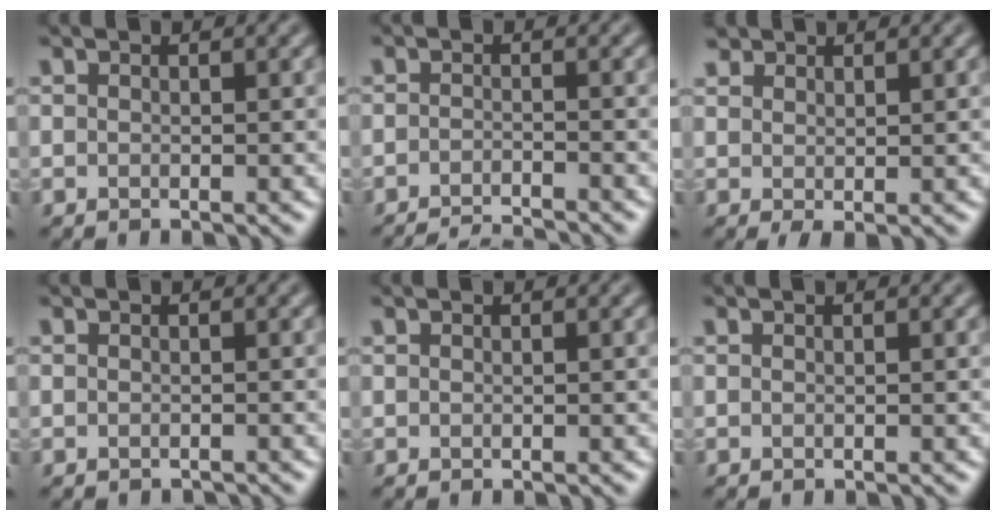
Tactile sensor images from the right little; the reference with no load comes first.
{"total": 4.1, "force": [-3.8, 0.5, 1.3], "torque": [-0.020, -0.009, -0.063]}
{"total": 1.6, "force": [1.0, 1.0, 0.8], "torque": [-0.015, -0.001, 0.021]}
{"total": 0.8, "force": [-0.8, 0.2, 0.0], "torque": [0.002, -0.006, -0.013]}
{"total": 0.0}
{"total": 0.0}